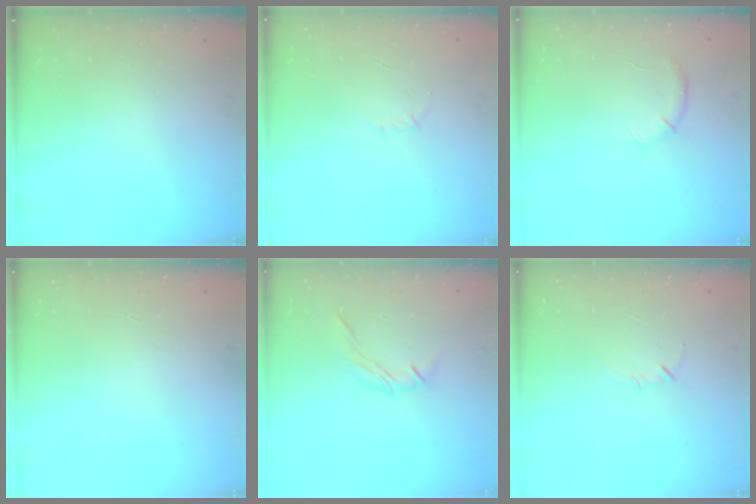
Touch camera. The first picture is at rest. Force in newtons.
{"total": 2.8, "press": 2.7, "slide": 0.8}
{"total": 7.3, "press": 7.0, "slide": 2.1}
{"total": 0.0}
{"total": 7.2, "press": 7.1, "slide": 1.3}
{"total": 2.4, "press": 2.3, "slide": 0.5}